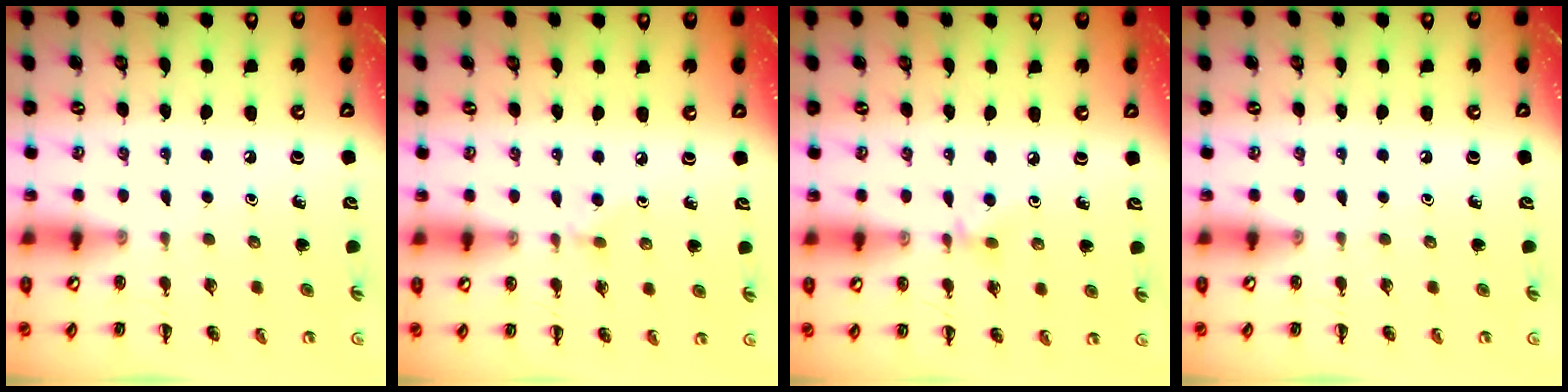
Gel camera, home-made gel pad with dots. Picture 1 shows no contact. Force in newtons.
{"total": 2.7, "press": 2.5, "slide": 1.0}
{"total": 2.8, "press": 2.6, "slide": 1.0}
{"total": 0.0}